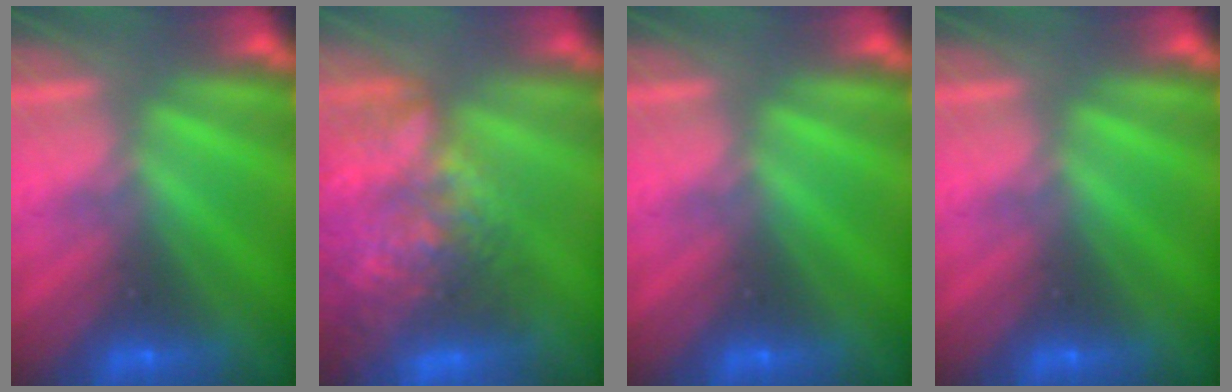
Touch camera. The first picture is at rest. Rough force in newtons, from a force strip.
{"total": 10.3}
{"total": 0.0}
{"total": 0.0}